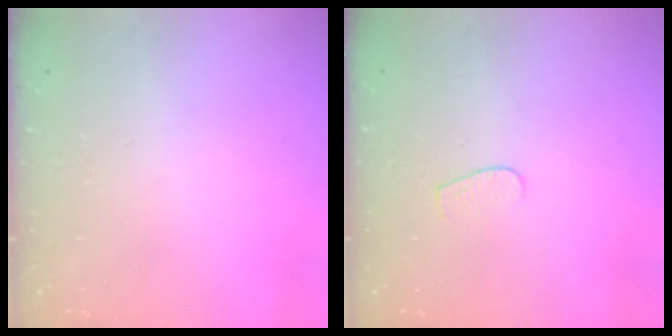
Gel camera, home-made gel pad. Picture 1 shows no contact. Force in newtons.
{"total": 3.3, "press": 3.3, "slide": 0.2}